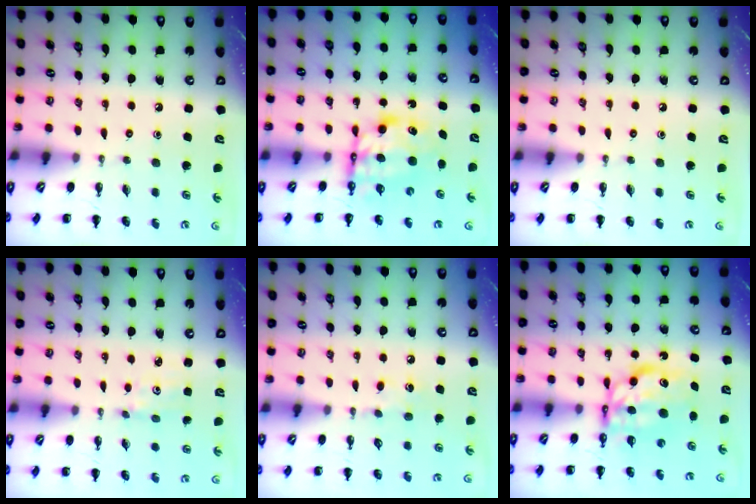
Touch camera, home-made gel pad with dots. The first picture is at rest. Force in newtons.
{"total": 6.8, "press": 6.7, "slide": 1.1}
{"total": 0.0}
{"total": 1.5, "press": 1.4, "slide": 0.5}
{"total": 5.5, "press": 5.2, "slide": 1.7}
{"total": 7.9, "press": 7.7, "slide": 1.6}